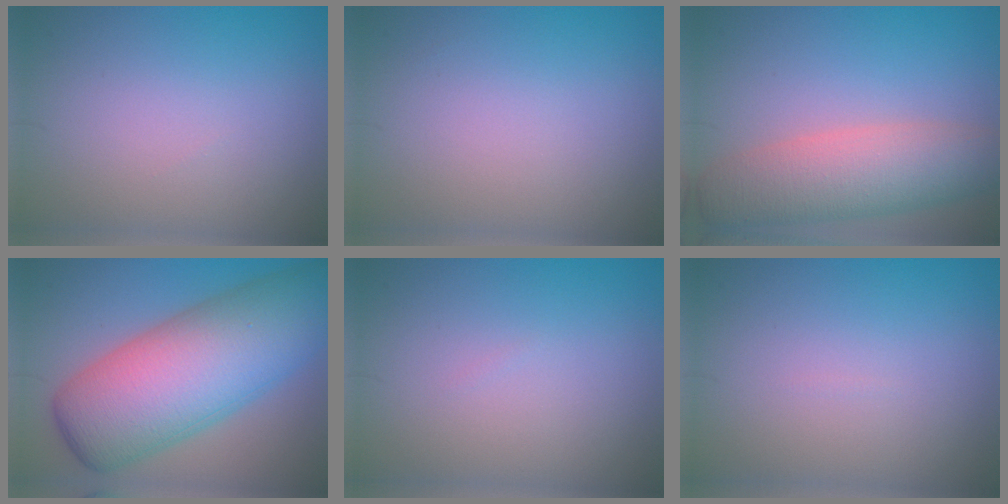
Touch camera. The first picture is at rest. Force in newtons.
{"total": 0.0}
{"total": 6.9, "press": 6.8, "slide": 0.6}
{"total": 13.6, "press": 13.6, "slide": 0.4}
{"total": 0.0}
{"total": 0.0}